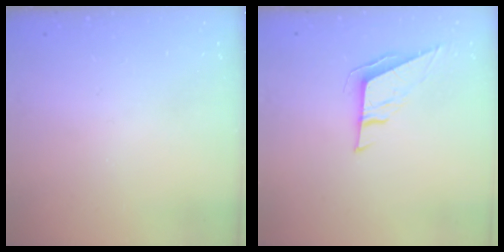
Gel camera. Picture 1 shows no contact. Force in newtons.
{"total": 6.0, "press": 5.9, "slide": 0.9}